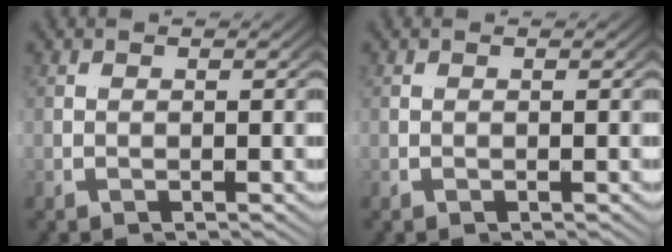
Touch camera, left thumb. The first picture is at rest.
{"total": 0.0}